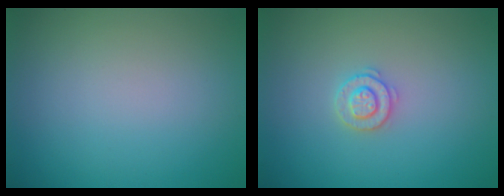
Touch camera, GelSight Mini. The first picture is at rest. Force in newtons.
{"total": 2.0, "press": 1.9, "slide": 0.4}